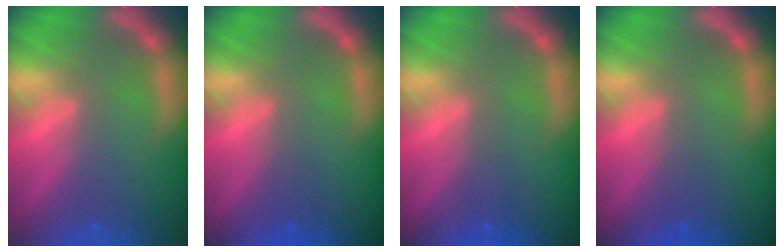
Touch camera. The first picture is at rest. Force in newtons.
{"total": 0.9}
{"total": 1.0}
{"total": 0.9}